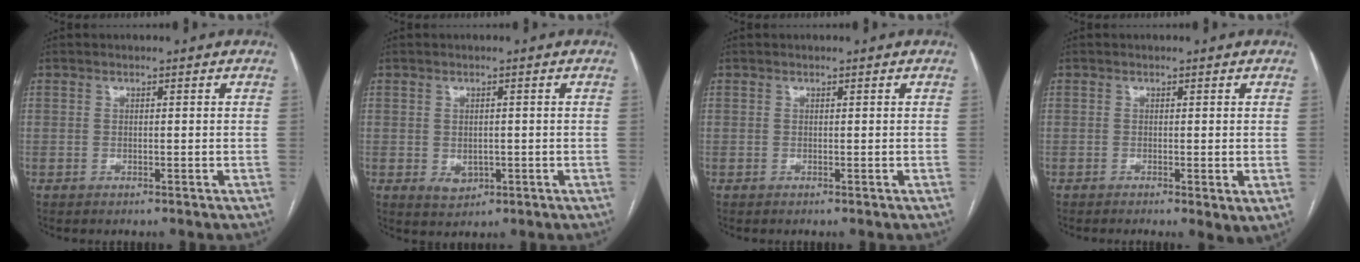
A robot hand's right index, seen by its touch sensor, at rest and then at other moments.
{"total": 2.8, "force": [-0.5, 2.2, 1.7], "torque": [-0.026, -0.001, 0.006]}
{"total": 0.0}
{"total": 2.8, "force": [-0.9, 0.7, 2.6], "torque": [-0.033, -0.009, -0.012]}